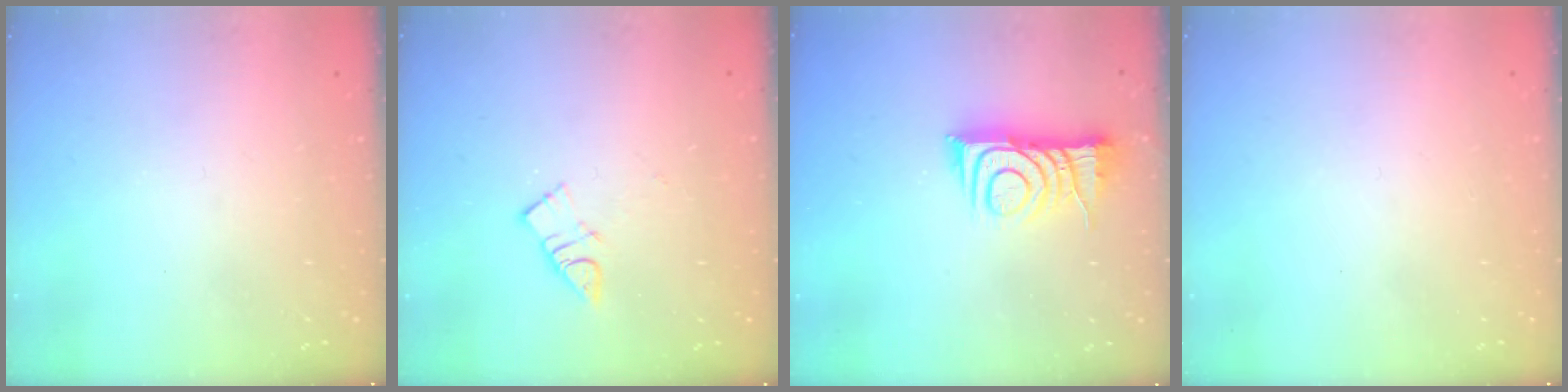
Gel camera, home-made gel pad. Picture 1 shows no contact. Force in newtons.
{"total": 5.9, "press": 5.9, "slide": 0.1}
{"total": 10.0, "press": 10.0, "slide": 0.3}
{"total": 1.6, "press": 1.6, "slide": 0.1}